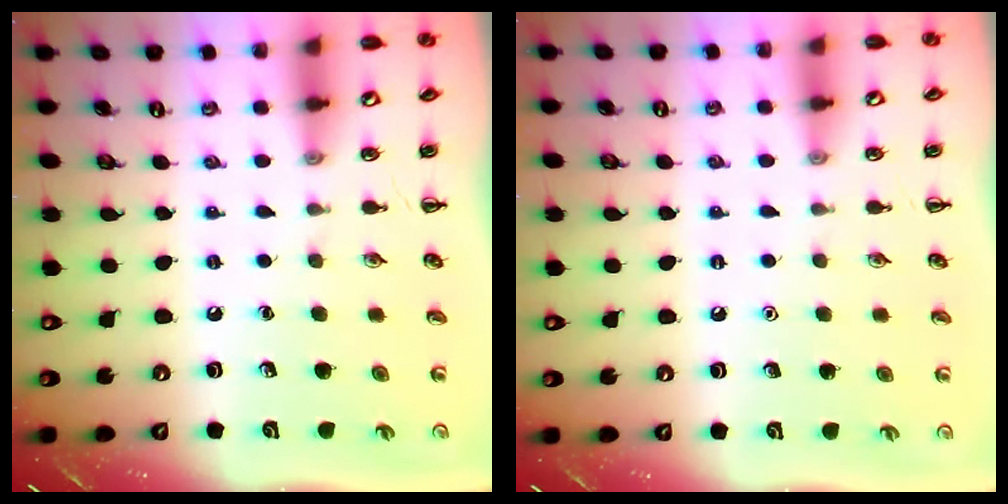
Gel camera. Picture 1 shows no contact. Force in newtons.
{"total": 1.6, "press": 1.6, "slide": 0.1}